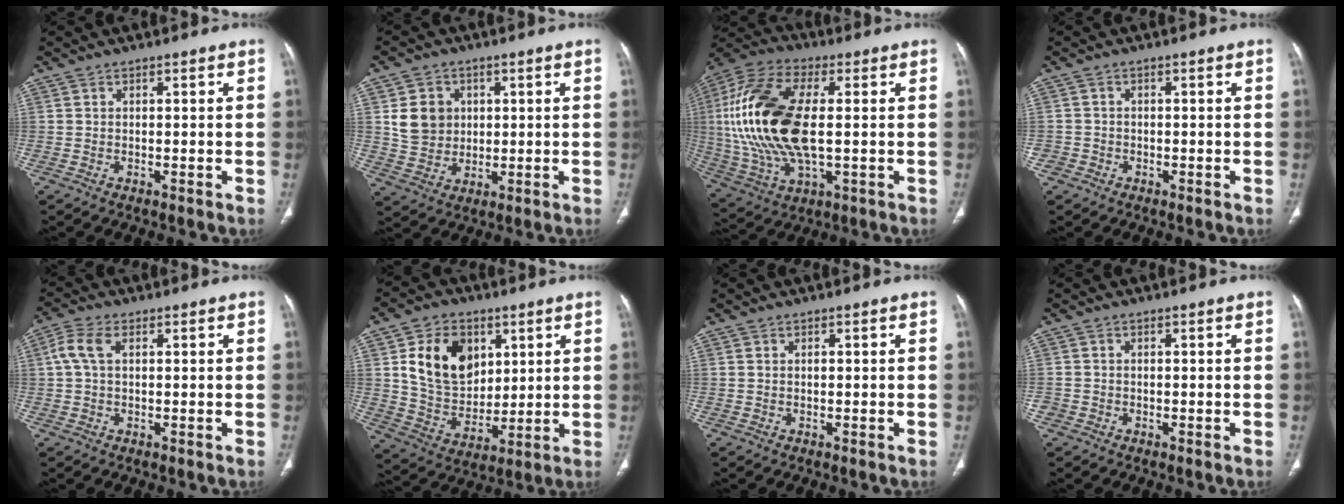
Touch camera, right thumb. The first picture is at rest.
{"total": 8.0, "force": [1.8, 7.0, 3.4], "torque": [-0.034, -0.008, 0.040]}
{"total": 23.3, "force": [1.4, 11.2, 20.4], "torque": [-0.439, 0.001, 0.027]}
{"total": 1.8, "force": [-0.8, 1.6, -0.1], "torque": [0.011, 0.009, -0.020]}
{"total": 4.7, "force": [1.1, 2.6, 3.7], "torque": [-0.098, 0.017, 0.020]}
{"total": 16.1, "force": [5.2, 11.9, 9.6], "torque": [-0.125, -0.020, 0.103]}
{"total": 0.5, "force": [0.1, 0.3, 0.4], "torque": [-0.011, 0.005, 0.005]}
{"total": 1.2, "force": [-0.4, 1.1, 0.2], "torque": [0.001, 0.005, -0.010]}